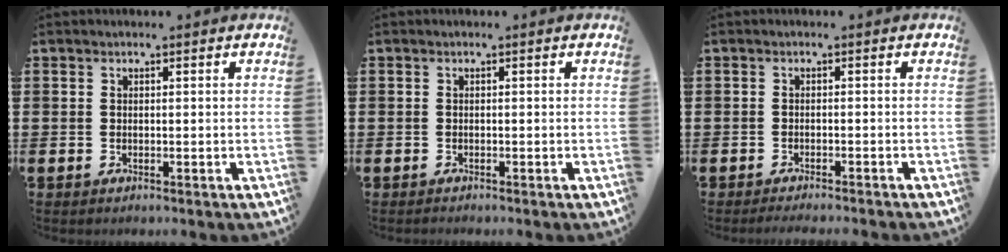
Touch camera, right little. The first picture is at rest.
{"total": 0.0}
{"total": 0.8, "force": [-0.7, -0.2, 0.2], "torque": [-0.001, -0.001, -0.014]}